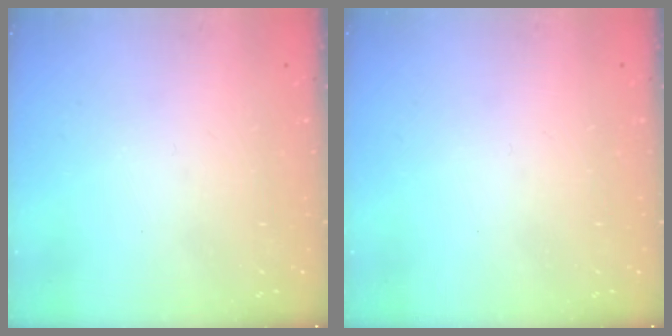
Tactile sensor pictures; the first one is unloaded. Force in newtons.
{"total": 0.0}